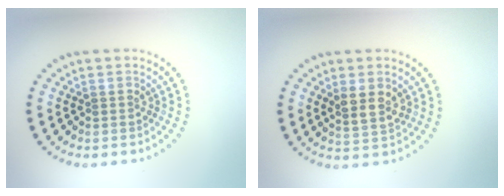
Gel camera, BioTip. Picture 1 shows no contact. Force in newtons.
{"total": 2.2, "press": 1.9, "slide": 1.0}